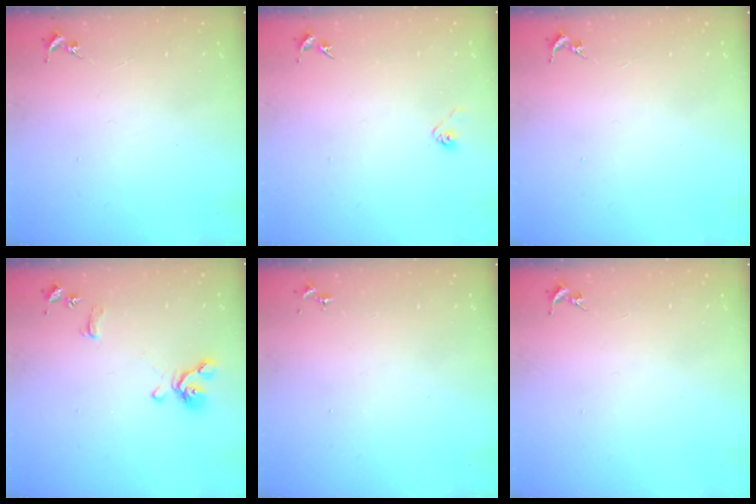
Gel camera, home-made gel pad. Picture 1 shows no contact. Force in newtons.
{"total": 2.9, "press": 2.8, "slide": 0.8}
{"total": 0.0}
{"total": 11.3, "press": 11.2, "slide": 1.3}
{"total": 0.0}
{"total": 0.0}